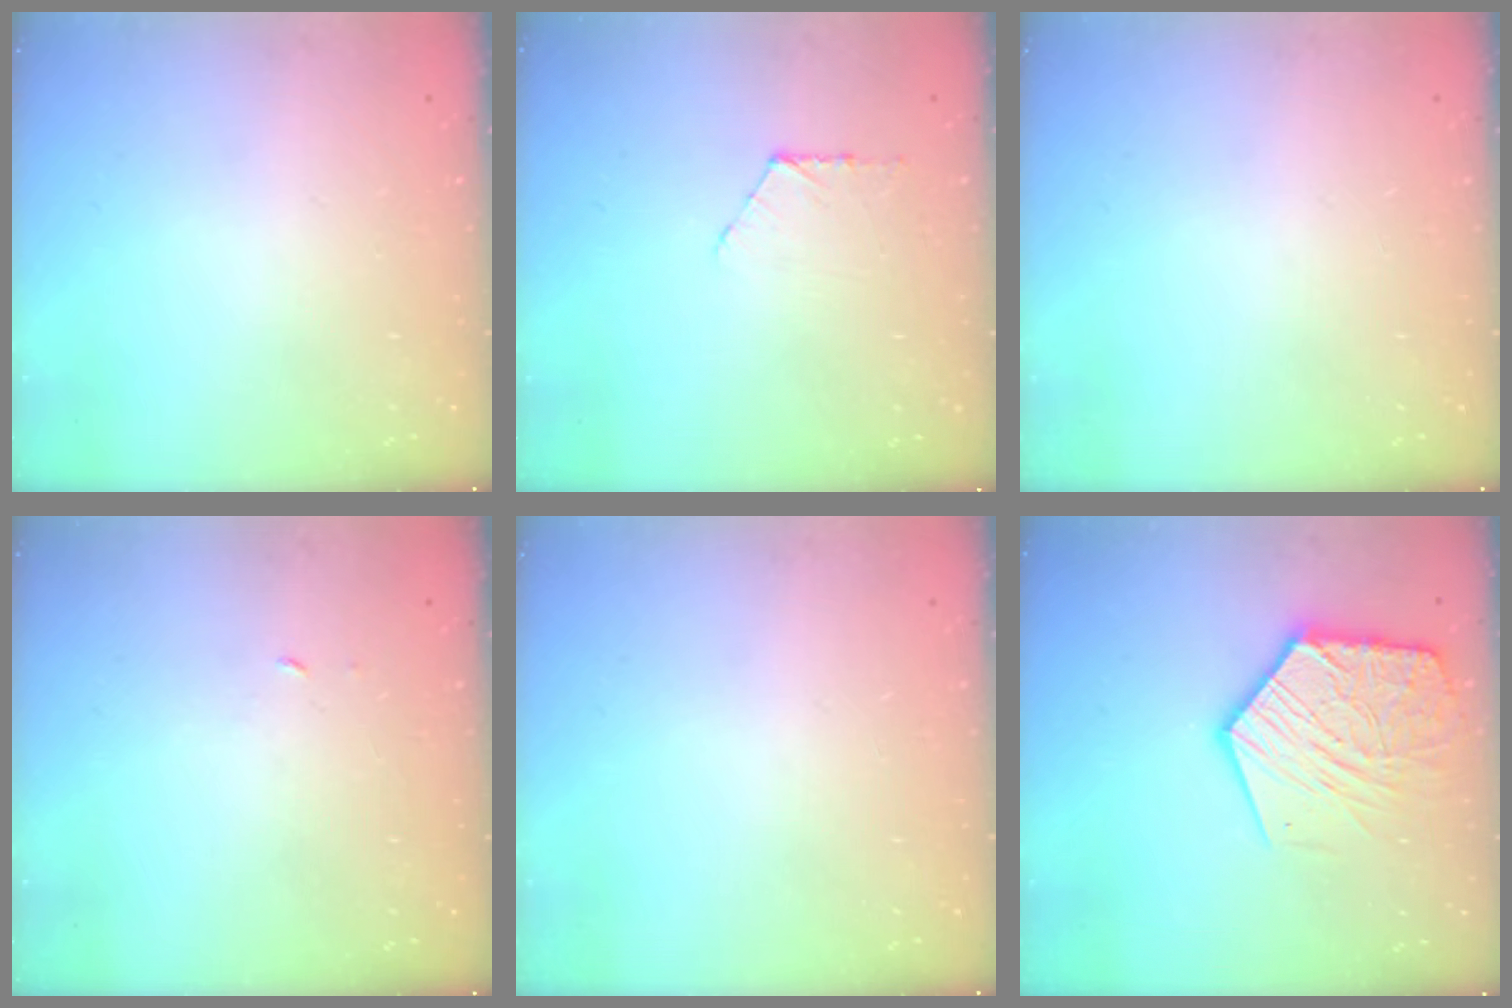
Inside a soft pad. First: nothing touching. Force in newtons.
{"total": 5.5, "press": 5.5, "slide": 0.6}
{"total": 0.0}
{"total": 1.9, "press": 1.9, "slide": 0.1}
{"total": 0.0}
{"total": 16.6, "press": 16.5, "slide": 1.6}